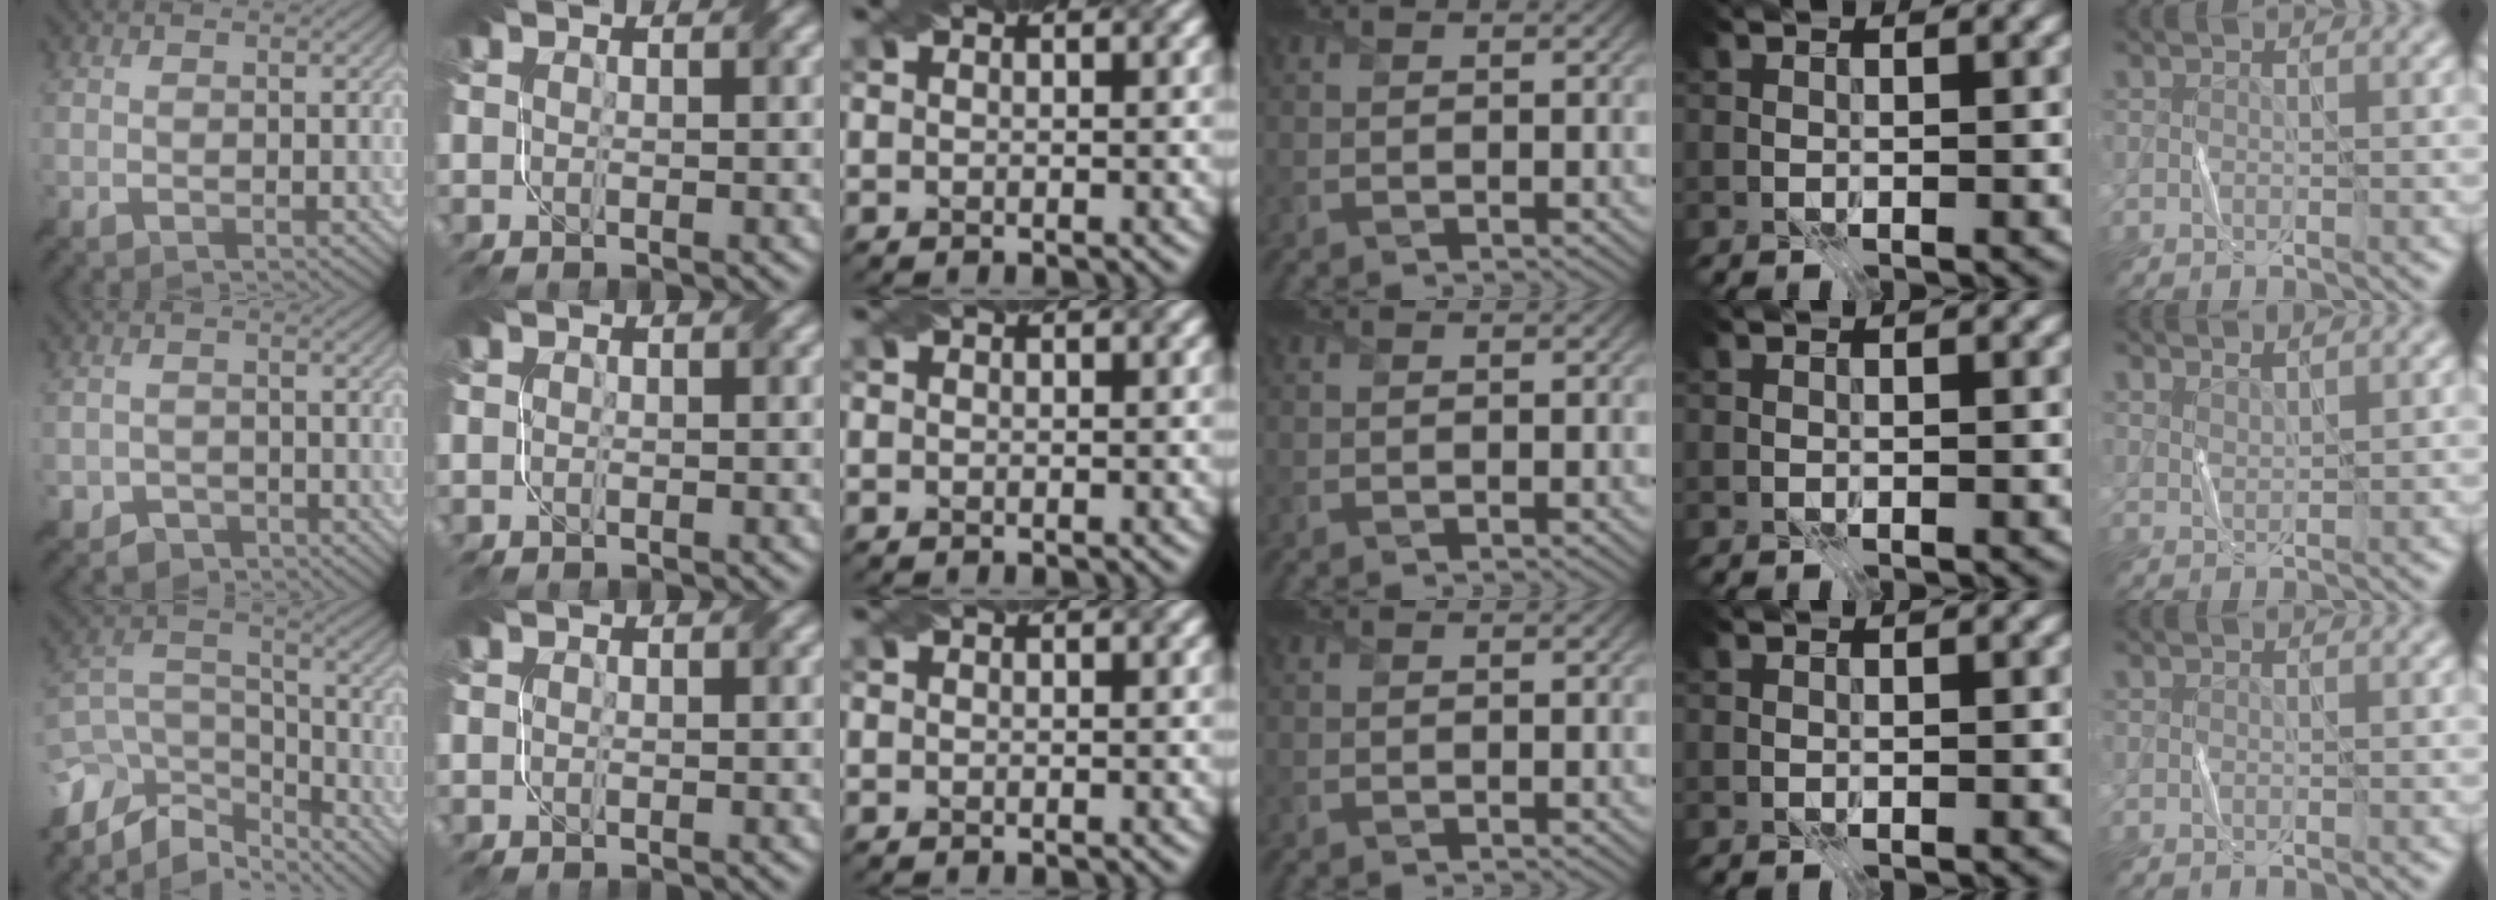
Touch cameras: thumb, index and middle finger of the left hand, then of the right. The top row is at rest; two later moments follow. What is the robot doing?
{"motion": "fold", "object": "coffee filter"}